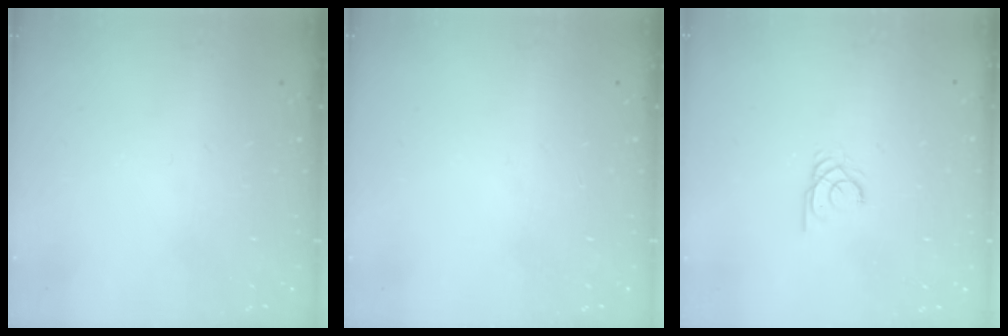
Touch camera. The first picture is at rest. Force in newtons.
{"total": 0.0}
{"total": 2.0, "press": 2.0, "slide": 0.2}